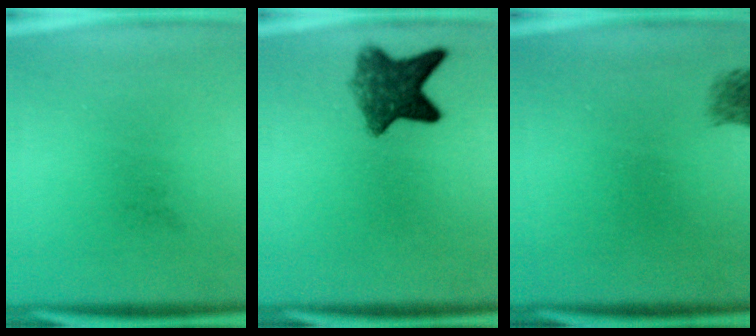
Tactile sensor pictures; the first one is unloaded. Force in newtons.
{"total": 7.3}
{"total": 1.9}